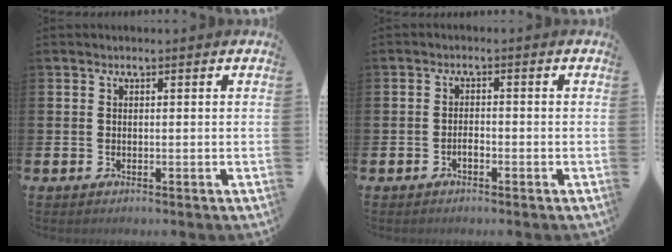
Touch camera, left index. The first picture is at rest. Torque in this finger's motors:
{"motor_torque": [-0.07, 0.21, 0.01, 0.00]}